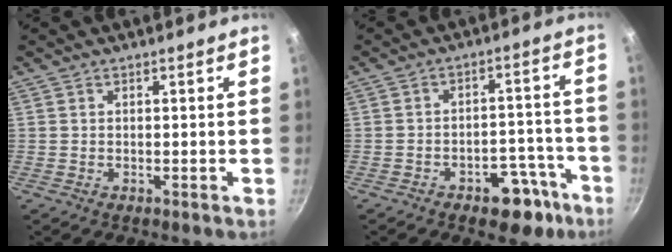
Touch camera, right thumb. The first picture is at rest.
{"total": 9.4, "force": [-5.7, 5.0, 5.6], "torque": [-0.048, 0.050, -0.077]}